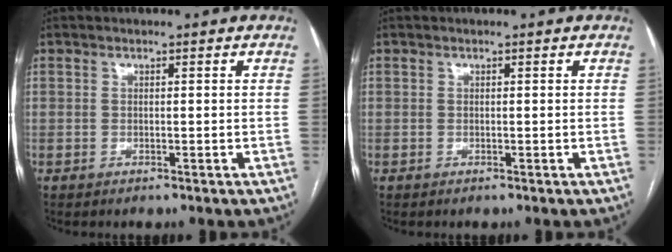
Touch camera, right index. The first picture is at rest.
{"total": 0.0}